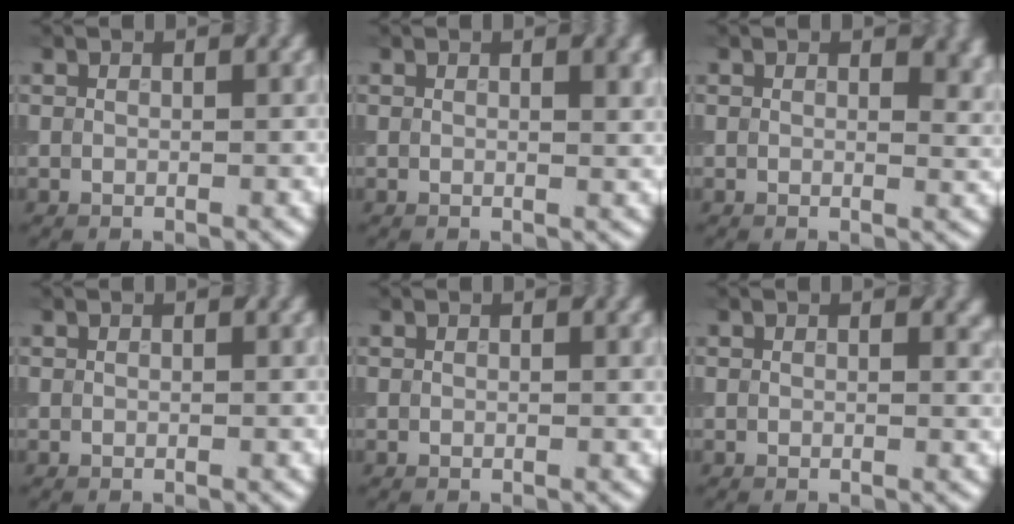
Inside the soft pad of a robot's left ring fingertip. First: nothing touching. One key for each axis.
{"total": 1.6, "fx": 0.5, "fy": 0.7, "fz": 1.4, "tx": -0.013, "ty": 0.000, "tz": 0.012}
{"total": 3.3, "fx": 1.2, "fy": 2.0, "fz": 2.4, "tx": -0.020, "ty": -0.005, "tz": 0.016}
{"total": 0.0}
{"total": 0.0}
{"total": 1.0, "fx": 0.3, "fy": 0.6, "fz": 0.7, "tx": -0.004, "ty": -0.002, "tz": 0.003}